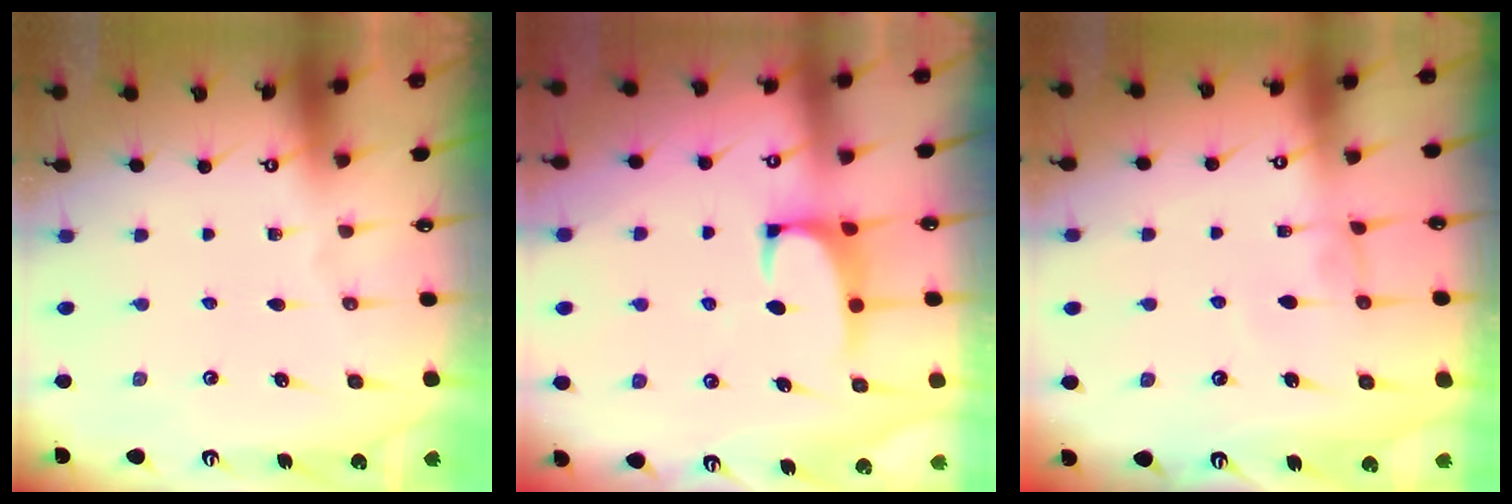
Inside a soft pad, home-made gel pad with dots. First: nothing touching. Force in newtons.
{"total": 1.3, "press": 1.0, "slide": 0.7}
{"total": 0.8, "press": 0.8, "slide": 0.3}